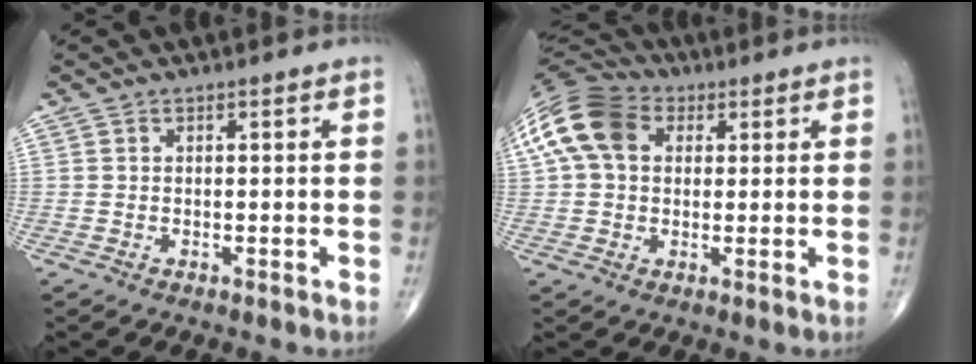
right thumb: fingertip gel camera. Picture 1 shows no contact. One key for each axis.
{"total": 13.6, "fx": 3.6, "fy": 9.7, "fz": 8.9, "tx": -0.176, "ty": 0.025, "tz": 0.056}